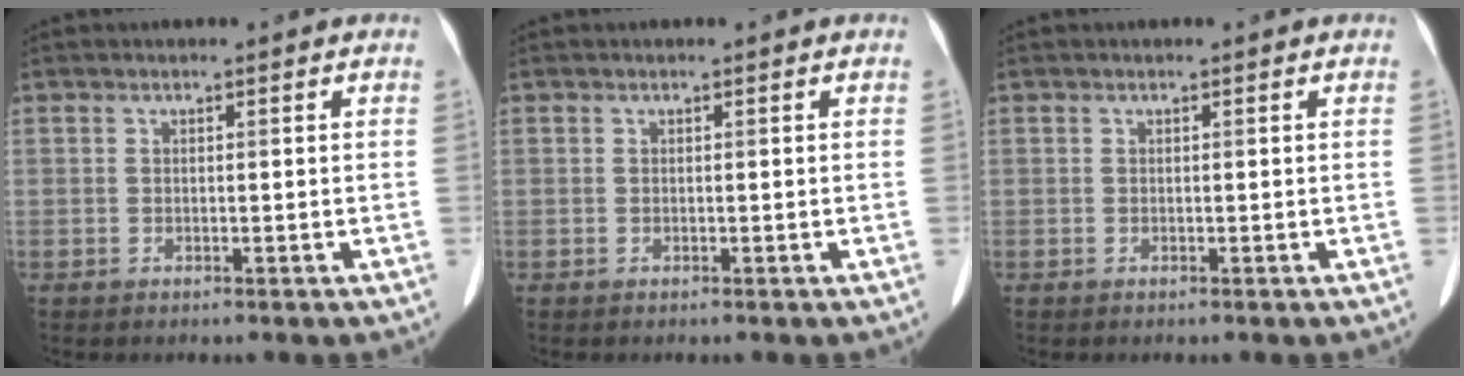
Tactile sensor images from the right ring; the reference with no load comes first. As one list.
[{"total": 0.0}, {"total": 0.0}]